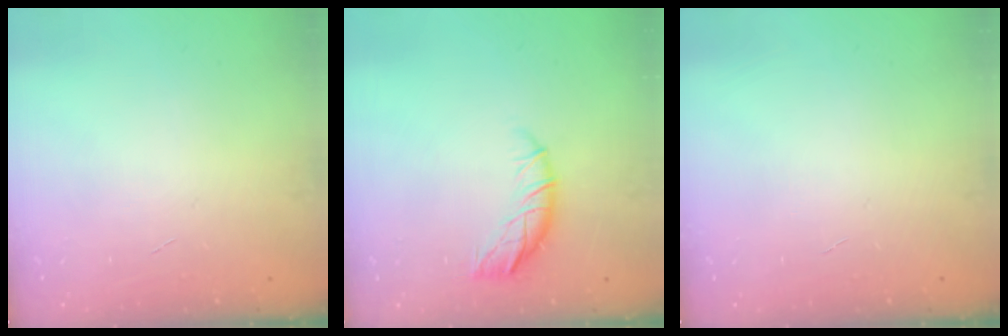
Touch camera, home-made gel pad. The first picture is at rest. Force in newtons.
{"total": 10.3, "press": 10.1, "slide": 2.0}
{"total": 0.0}